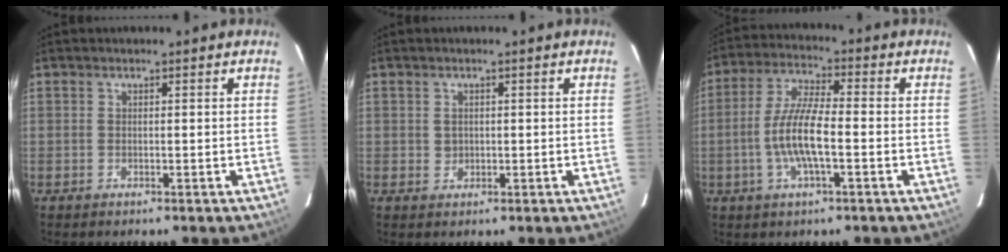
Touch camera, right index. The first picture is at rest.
{"total": 1.4, "force": [0.3, 1.3, 0.3], "torque": [0.000, 0.003, 0.005]}
{"total": 9.8, "force": [-2.4, 2.1, 9.2], "torque": [-0.189, 0.000, -0.048]}